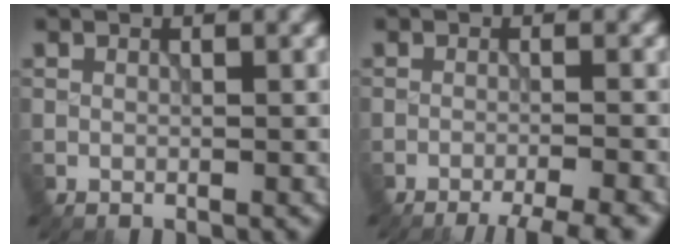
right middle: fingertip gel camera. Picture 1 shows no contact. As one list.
[{"total": 6.1, "force": [-5.1, 1.1, 3.2], "torque": [-0.034, -0.002, -0.068]}]